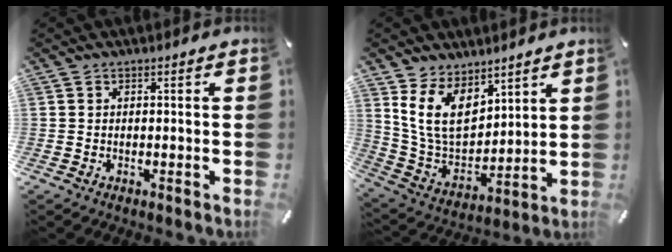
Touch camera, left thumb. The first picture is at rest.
{"total": 13.1, "force": [7.1, 8.8, 6.7], "torque": [-0.161, -0.038, 0.140]}